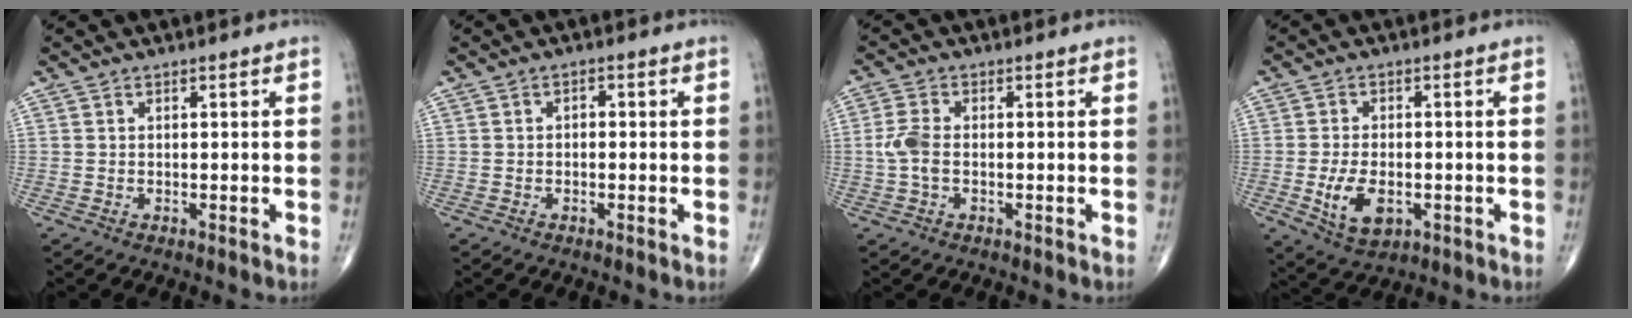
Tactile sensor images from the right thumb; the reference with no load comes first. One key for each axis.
{"total": 1.2, "fx": -0.1, "fy": 0.8, "fz": 0.9, "tx": -0.006, "ty": 0.005, "tz": -0.006}
{"total": 4.3, "fx": -0.4, "fy": 2.4, "fz": 3.5, "tx": -0.090, "ty": 0.009, "tz": -0.012}
{"total": 8.0, "fx": -2.0, "fy": 4.6, "fz": 6.2, "tx": -0.107, "ty": -0.003, "tz": -0.027}